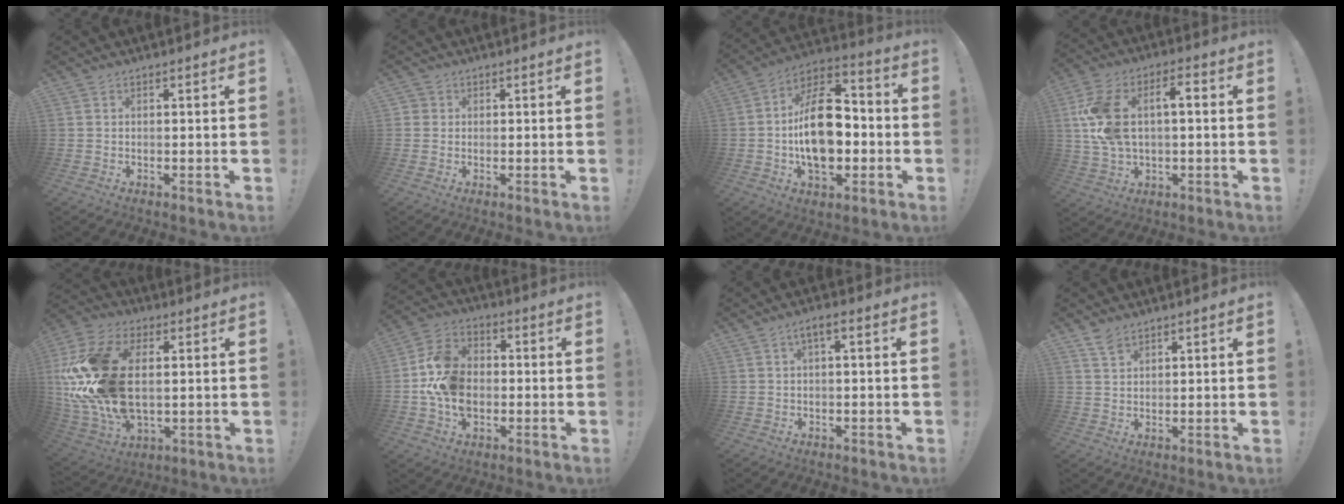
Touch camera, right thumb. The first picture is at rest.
{"total": 1.7, "force": [0.4, 1.7, 0.4], "torque": [-0.002, -0.002, 0.006]}
{"total": 21.0, "force": [-2.8, 12.5, 16.6], "torque": [-0.281, 0.020, -0.042]}
{"total": 13.6, "force": [1.8, 7.9, 10.9], "torque": [-0.209, 0.015, 0.033]}
{"total": 25.8, "force": [2.5, 16.1, 20.0], "torque": [-0.400, 0.004, 0.054]}
{"total": 13.5, "force": [-2.1, 10.5, 8.2], "torque": [-0.141, 0.021, -0.035]}
{"total": 2.5, "force": [-0.3, 0.3, 2.5], "torque": [-0.046, 0.007, -0.008]}
{"total": 3.7, "force": [3.0, 1.7, 1.4], "torque": [-0.009, -0.023, 0.054]}